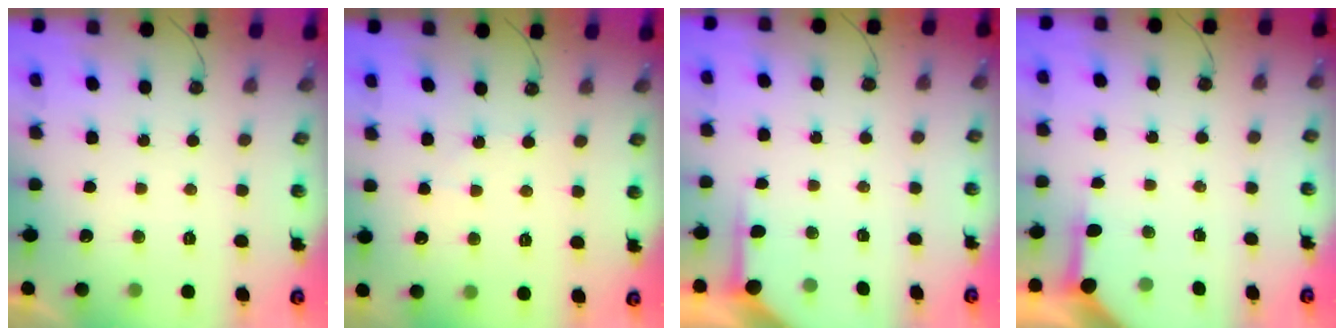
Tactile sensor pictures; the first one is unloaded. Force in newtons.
{"total": 3.0, "press": 2.9, "slide": 0.5}
{"total": 4.0, "press": 3.9, "slide": 0.4}
{"total": 3.8, "press": 3.7, "slide": 0.4}